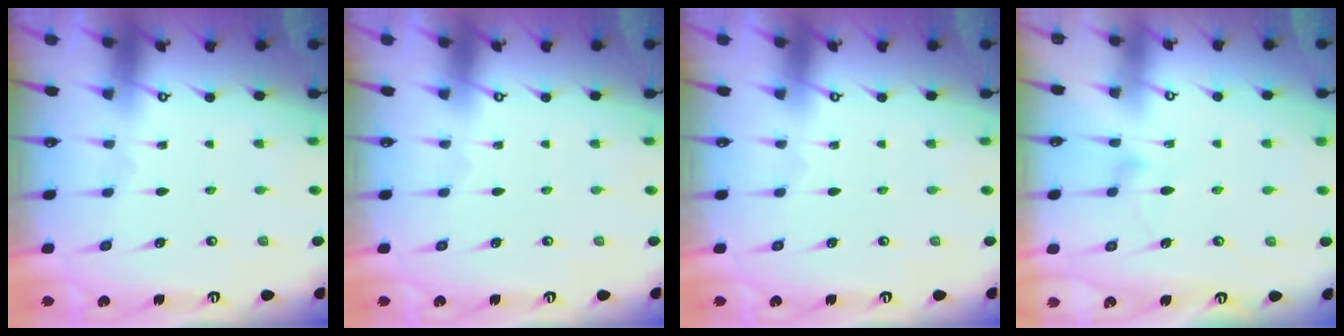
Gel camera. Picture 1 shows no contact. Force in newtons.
{"total": 0.0}
{"total": 0.0}
{"total": 8.2, "press": 8.2, "slide": 0.4}